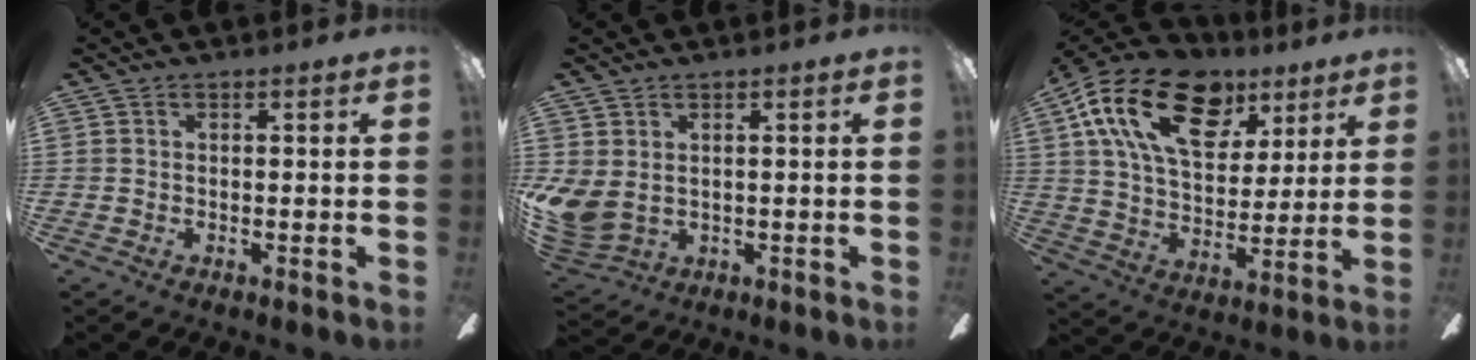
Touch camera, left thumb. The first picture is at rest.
{"total": 5.9, "force": [1.8, 4.4, 3.5], "torque": [-0.085, -0.015, 0.037]}
{"total": 22.6, "force": [11.2, 13.4, 14.3], "torque": [-0.249, -0.039, 0.197]}